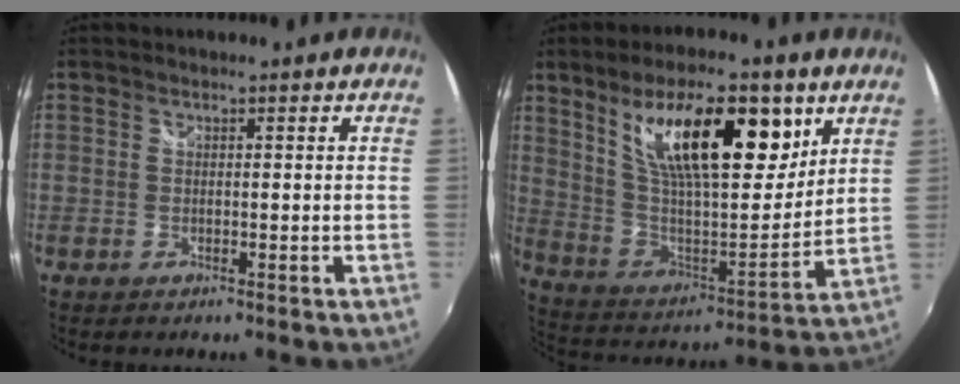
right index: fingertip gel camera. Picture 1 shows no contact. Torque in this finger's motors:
{"motor_torque": [1.04, 0.63, 1.05, 0.21]}